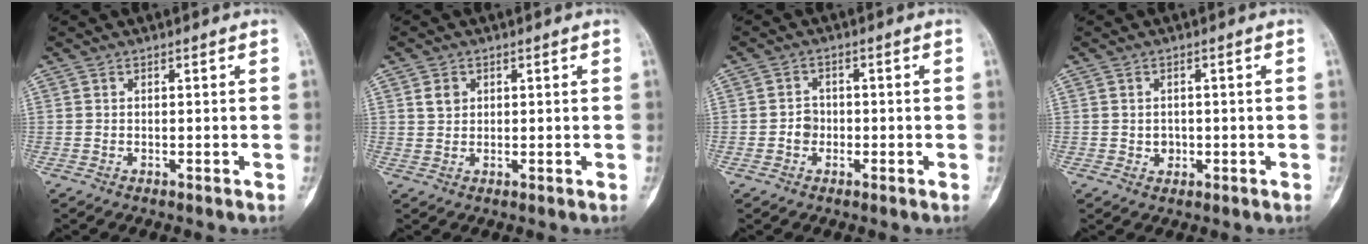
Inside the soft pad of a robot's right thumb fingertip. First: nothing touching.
{"total": 2.6, "force": [1.1, 2.1, 1.2], "torque": [-0.011, -0.003, 0.022]}
{"total": 2.6, "force": [-0.7, 2.3, 1.0], "torque": [0.004, 0.012, -0.019]}
{"total": 2.1, "force": [-0.2, 1.9, 0.9], "torque": [-0.001, 0.004, 0.001]}